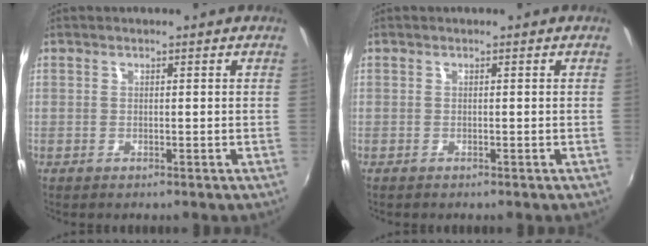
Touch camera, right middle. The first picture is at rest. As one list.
[{"total": 0.0}]